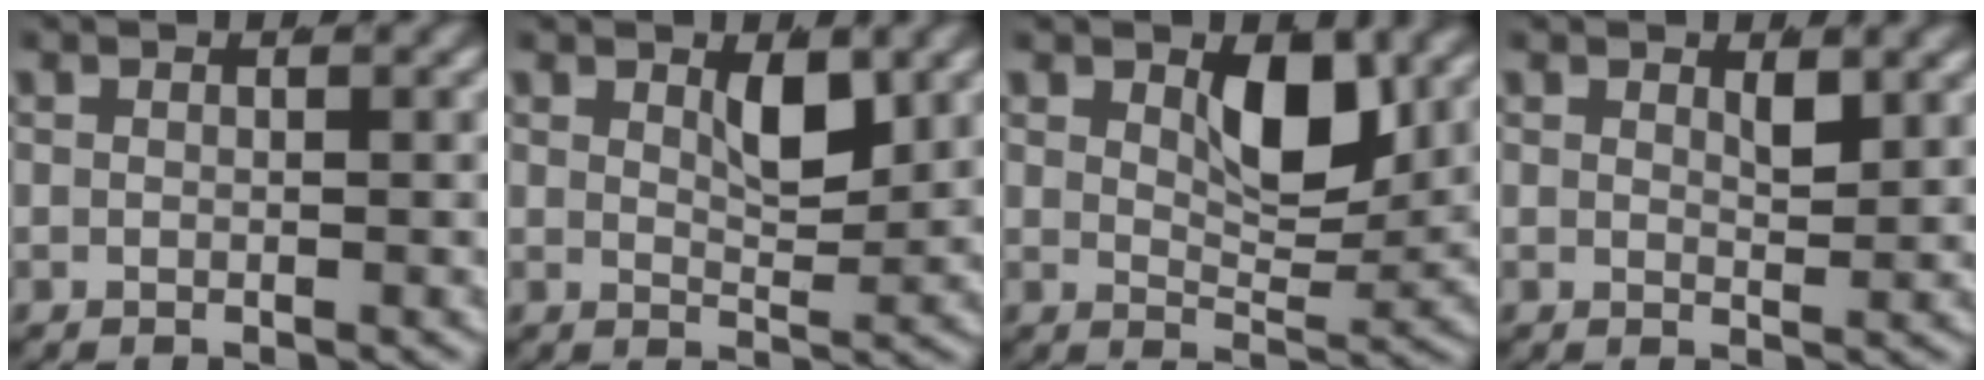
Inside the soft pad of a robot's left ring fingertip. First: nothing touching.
{"total": 2.6, "force": [1.5, 0.5, 2.0], "torque": [-0.030, -0.023, 0.037]}
{"total": 5.2, "force": [2.8, 2.2, 3.8], "torque": [-0.061, -0.025, 0.057]}
{"total": 1.4, "force": [1.1, 0.0, 0.9], "torque": [-0.011, -0.015, 0.025]}